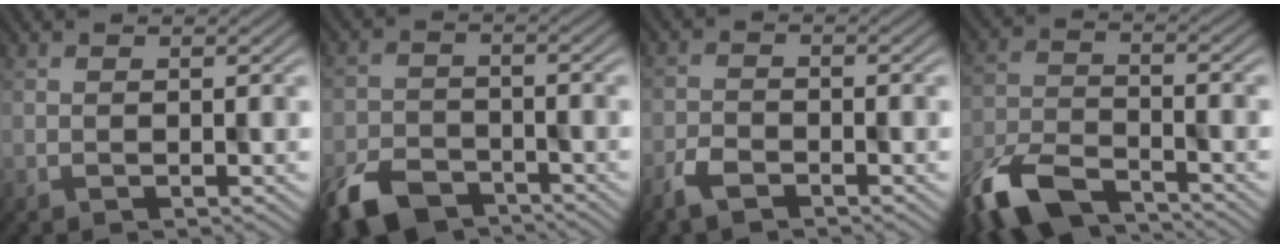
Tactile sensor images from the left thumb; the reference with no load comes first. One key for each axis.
{"total": 7.0, "fx": -6.4, "fy": 2.4, "fz": 1.5, "tx": -0.035, "ty": -0.013, "tz": -0.102}
{"total": 3.6, "fx": -3.5, "fy": 0.4, "fz": 0.0, "tx": -0.016, "ty": -0.009, "tz": -0.047}
{"total": 9.3, "fx": -8.5, "fy": 2.2, "fz": 3.0, "tx": -0.072, "ty": -0.013, "tz": -0.148}